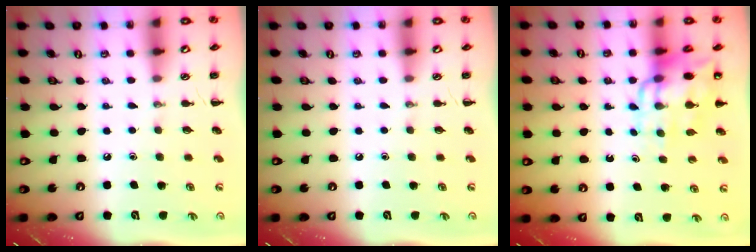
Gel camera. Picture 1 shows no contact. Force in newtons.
{"total": 0.0}
{"total": 11.9, "press": 11.4, "slide": 3.2}